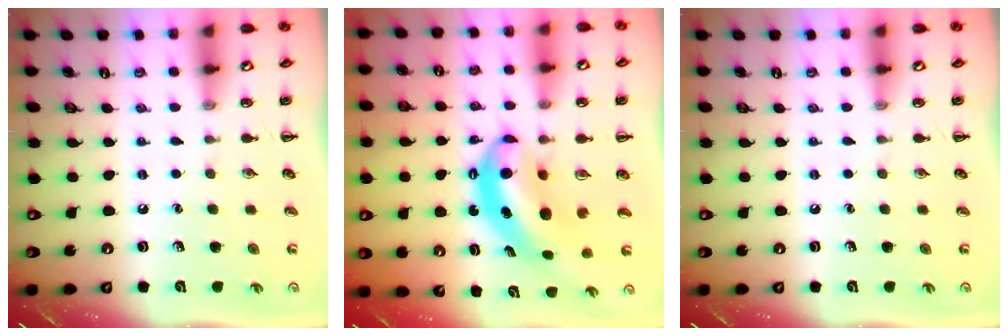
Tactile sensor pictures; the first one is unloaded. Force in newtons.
{"total": 7.2, "press": 7.1, "slide": 1.1}
{"total": 0.0}